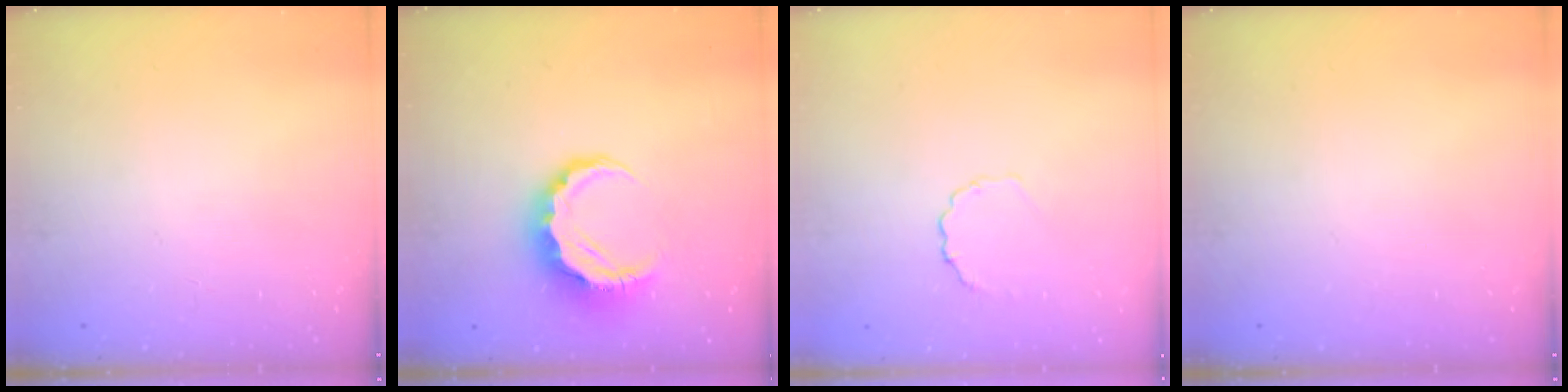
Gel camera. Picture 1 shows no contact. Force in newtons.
{"total": 8.3, "press": 8.1, "slide": 1.8}
{"total": 2.7, "press": 2.5, "slide": 1.0}
{"total": 0.0}